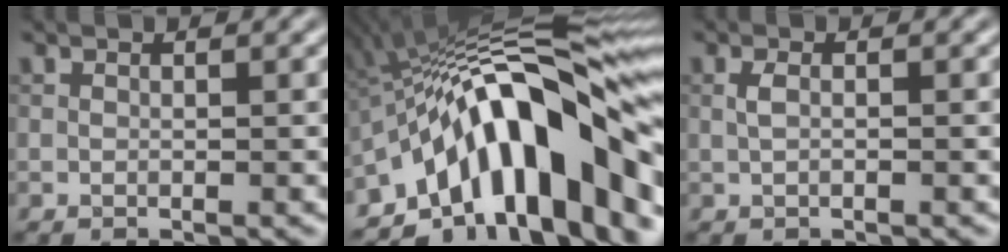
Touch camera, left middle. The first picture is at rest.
{"total": 17.1, "force": [-5.1, 6.7, 14.9], "torque": [-0.189, 0.052, -0.108]}
{"total": 0.9, "force": [0.0, 0.3, 0.8], "torque": [-0.020, 0.000, -0.001]}